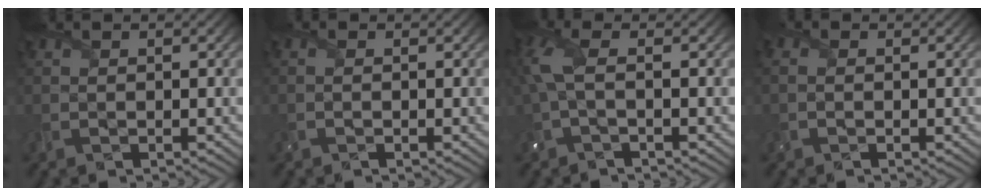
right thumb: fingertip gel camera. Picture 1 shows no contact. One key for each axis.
{"total": 0.5, "fx": -0.3, "fy": 0.2, "fz": 0.4, "tx": -0.010, "ty": -0.001, "tz": -0.004}
{"total": 3.9, "fx": 0.2, "fy": 1.1, "fz": 3.7, "tx": -0.101, "ty": 0.005, "tz": -0.004}
{"total": 1.3, "fx": -0.2, "fy": 1.0, "fz": 0.9, "tx": -0.024, "ty": 0.003, "tz": -0.007}